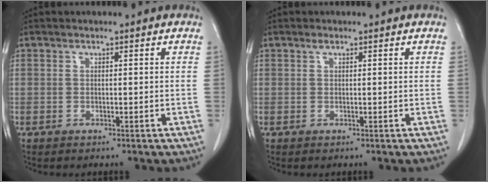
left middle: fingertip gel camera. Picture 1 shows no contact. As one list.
[{"total": 0.5, "force": [0.4, 0.1, 0.3], "torque": [-0.010, 0.000, 0.008]}]